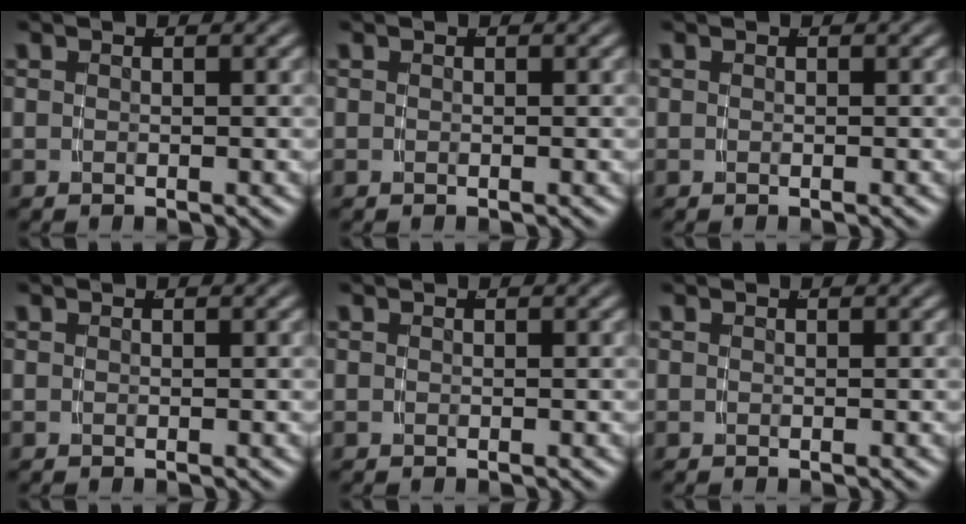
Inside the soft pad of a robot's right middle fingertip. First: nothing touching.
{"total": 0.0}
{"total": 0.0}
{"total": 0.0}
{"total": 0.0}
{"total": 0.0}